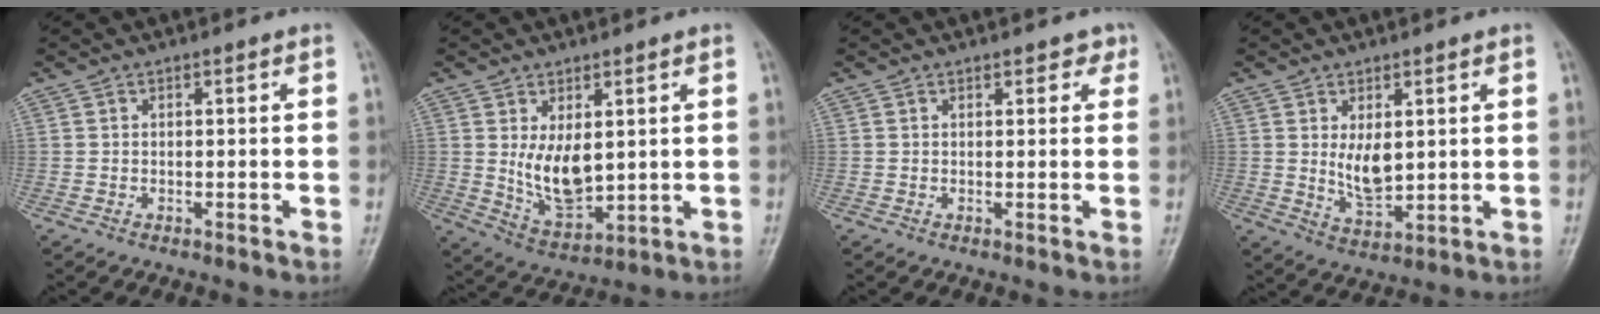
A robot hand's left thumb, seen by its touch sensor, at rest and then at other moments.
{"total": 8.7, "force": [1.6, 4.7, 7.2], "torque": [-0.112, -0.026, 0.048]}
{"total": 2.2, "force": [1.5, 1.2, 0.9], "torque": [0.009, -0.004, 0.012]}
{"total": 6.1, "force": [1.4, 3.2, 5.0], "torque": [-0.075, -0.021, 0.036]}